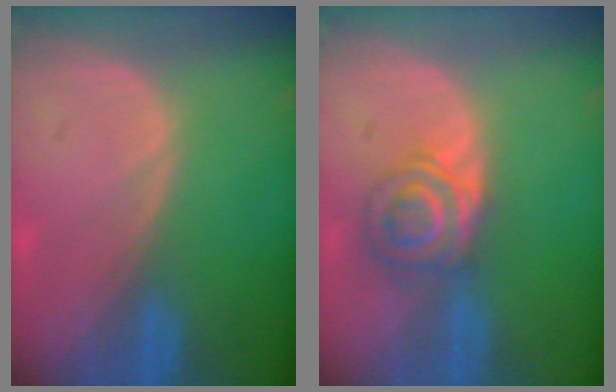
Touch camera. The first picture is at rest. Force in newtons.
{"total": 6.1, "press": 5.6, "slide": 2.5}